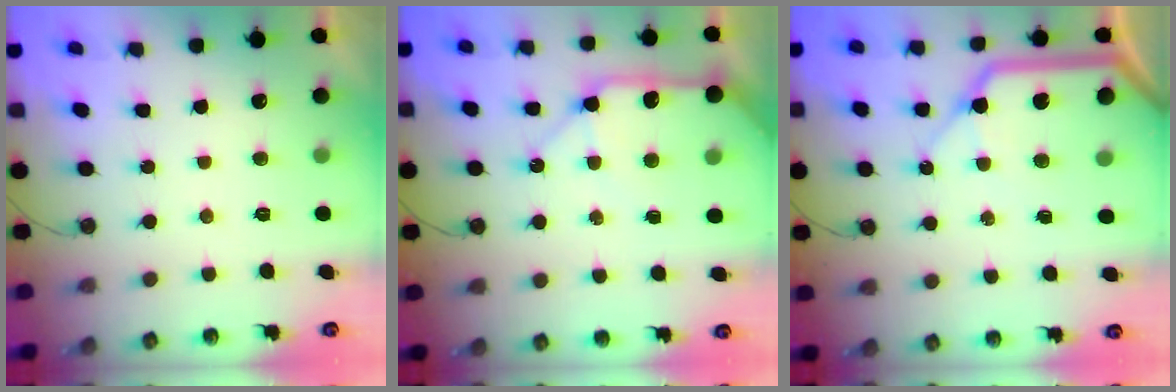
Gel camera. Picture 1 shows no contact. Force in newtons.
{"total": 13.2, "press": 13.0, "slide": 1.9}
{"total": 16.2, "press": 16.1, "slide": 2.2}